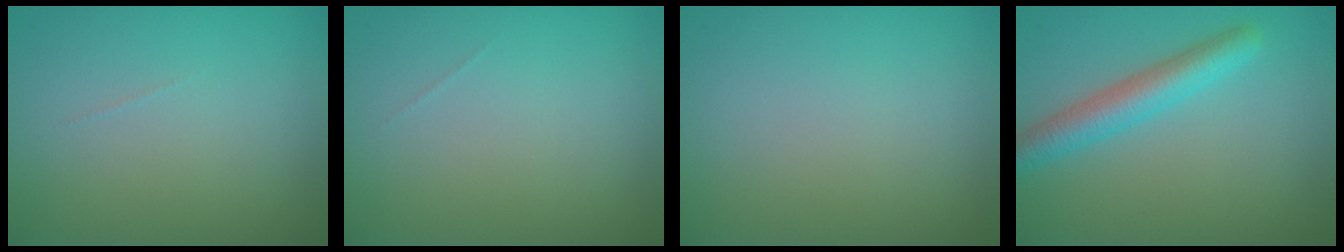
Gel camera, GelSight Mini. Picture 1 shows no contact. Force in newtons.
{"total": 0.0}
{"total": 0.0}
{"total": 3.8, "press": 3.8, "slide": 0.1}